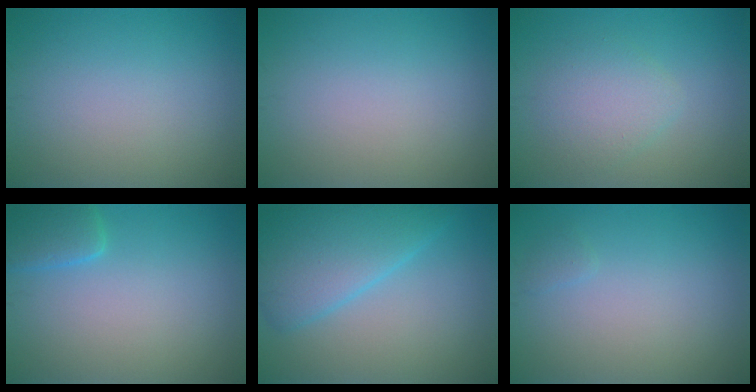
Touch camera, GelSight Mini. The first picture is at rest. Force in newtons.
{"total": 0.0}
{"total": 2.9, "press": 2.9, "slide": 0.2}
{"total": 2.6, "press": 2.6, "slide": 0.3}
{"total": 5.9, "press": 5.9, "slide": 0.2}
{"total": 0.5, "press": 0.5, "slide": 0.0}